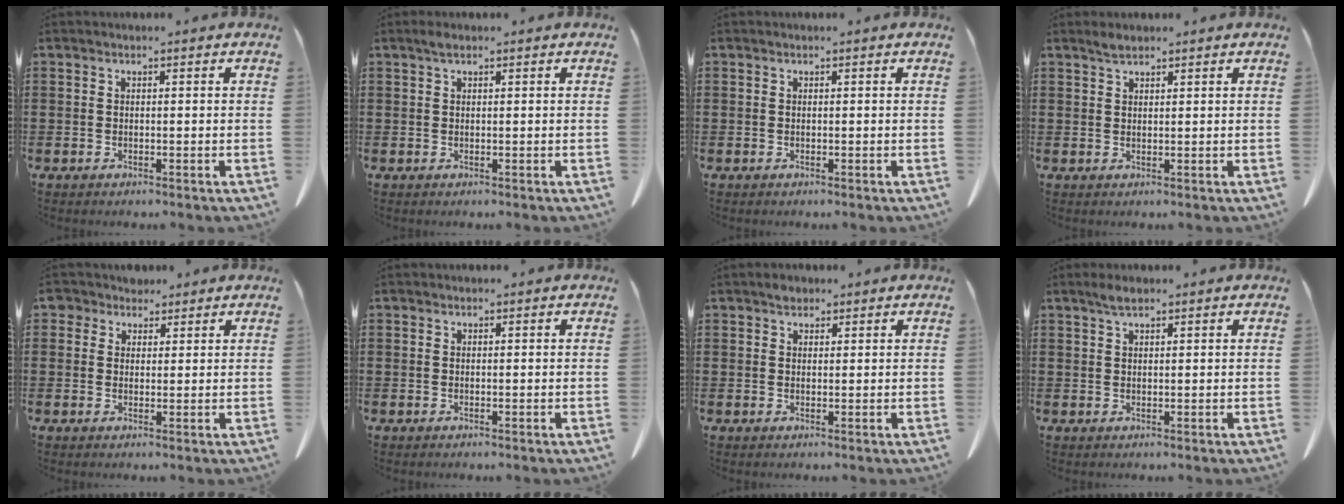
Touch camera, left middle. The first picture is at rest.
{"total": 1.1, "force": [0.6, 0.4, 0.8], "torque": [-0.018, 0.003, 0.010]}
{"total": 0.0}
{"total": 1.5, "force": [1.3, 0.3, 0.7], "torque": [-0.016, 0.001, 0.023]}
{"total": 3.2, "force": [2.3, 2.2, 0.6], "torque": [-0.016, 0.010, 0.041]}
{"total": 0.0}
{"total": 1.6, "force": [1.3, 0.9, 0.5], "torque": [-0.004, 0.000, 0.022]}
{"total": 1.9, "force": [1.3, 0.5, 1.2], "torque": [-0.026, 0.004, 0.023]}